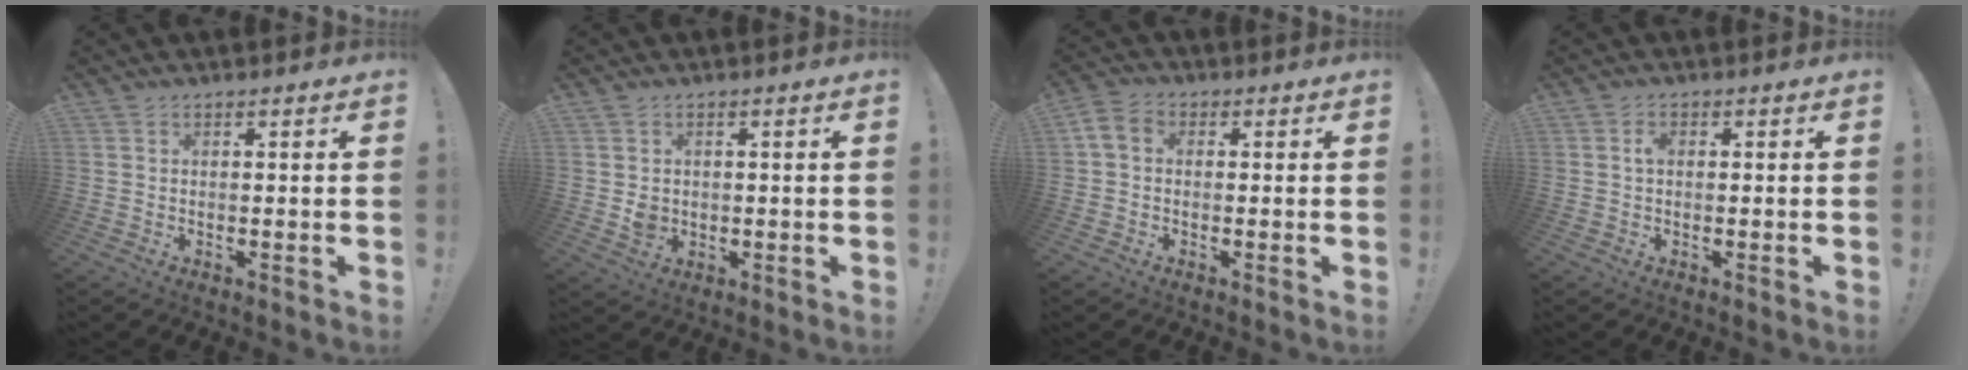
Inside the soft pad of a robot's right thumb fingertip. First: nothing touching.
{"total": 3.6, "force": [0.4, 3.2, 1.5], "torque": [-0.006, -0.004, 0.008]}
{"total": 5.5, "force": [0.7, 4.3, 3.5], "torque": [-0.072, 0.011, 0.019]}
{"total": 1.8, "force": [0.2, 1.1, 1.3], "torque": [-0.020, 0.003, 0.000]}